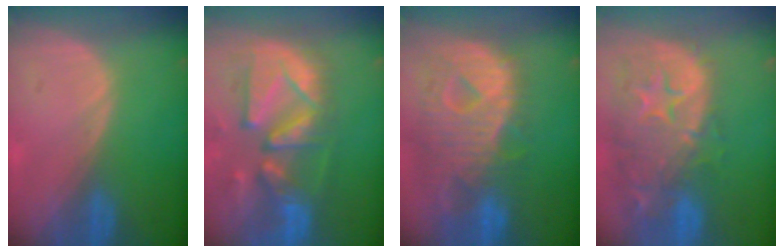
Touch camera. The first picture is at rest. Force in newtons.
{"total": 13.2, "press": 11.3, "slide": 6.9}
{"total": 12.8, "press": 11.0, "slide": 6.7}
{"total": 14.4, "press": 11.6, "slide": 8.6}